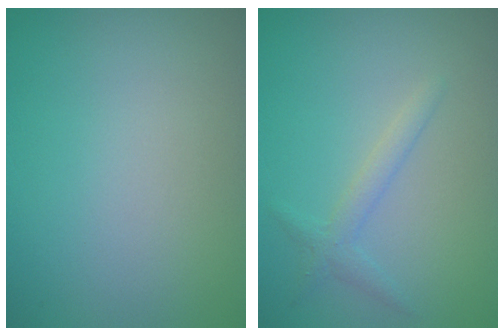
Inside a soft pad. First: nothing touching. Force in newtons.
{"total": 1.7, "press": 1.6, "slide": 0.2}